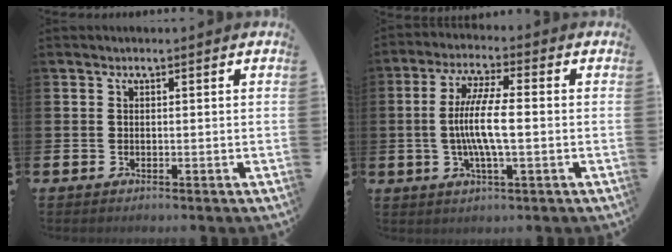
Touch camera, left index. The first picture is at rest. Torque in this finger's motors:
{"motor_torque": [2.07, 0.07, 1.06, 0.21]}